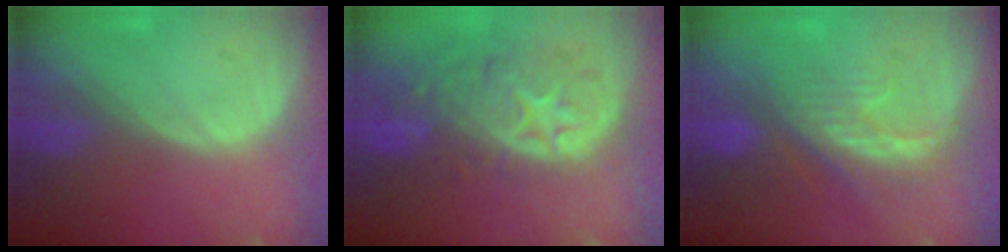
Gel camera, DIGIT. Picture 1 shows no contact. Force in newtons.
{"total": 11.1, "press": 9.8, "slide": 5.2}
{"total": 8.0, "press": 7.3, "slide": 3.4}